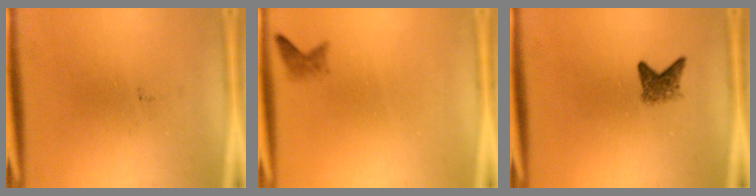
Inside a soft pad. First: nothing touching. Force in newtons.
{"total": 1.3}
{"total": 2.3}